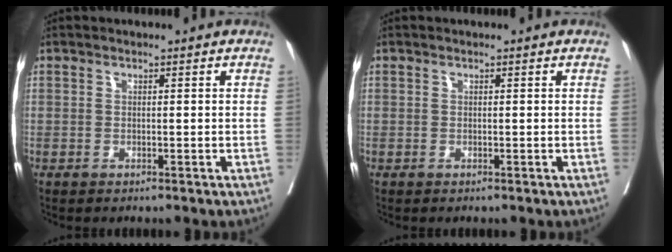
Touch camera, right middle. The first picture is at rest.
{"total": 0.0}